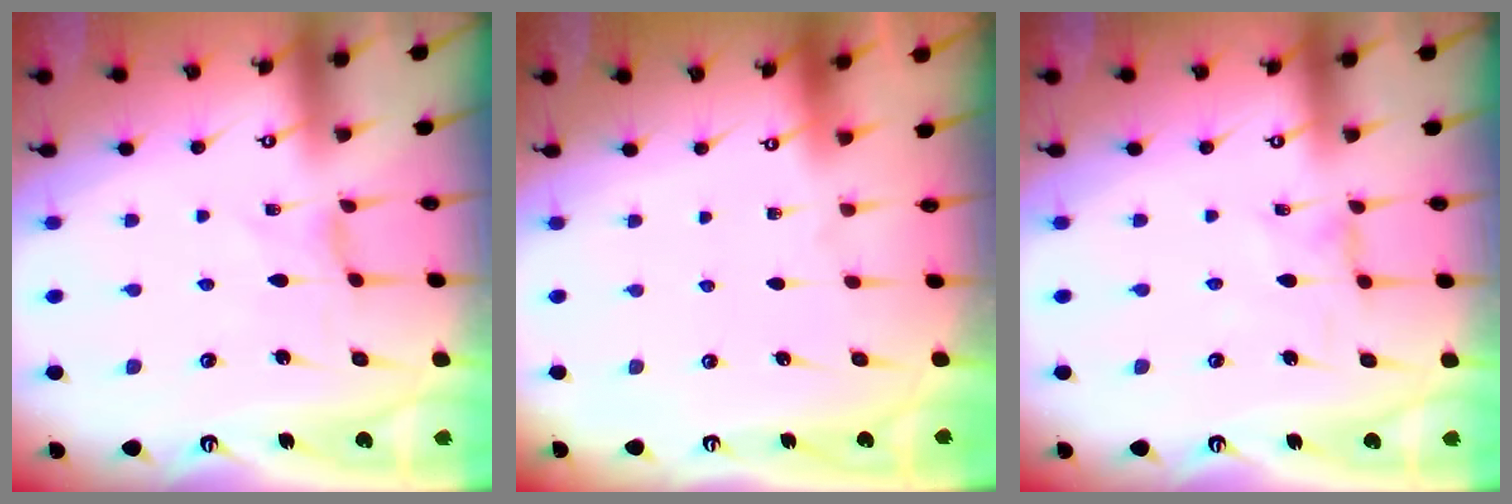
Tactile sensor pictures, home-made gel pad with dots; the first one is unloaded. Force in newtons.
{"total": 0.0}
{"total": 1.0, "press": 0.9, "slide": 0.3}